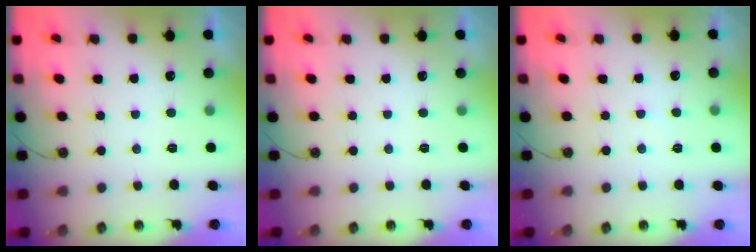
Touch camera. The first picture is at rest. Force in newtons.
{"total": 0.0}
{"total": 2.2, "press": 2.2, "slide": 0.4}